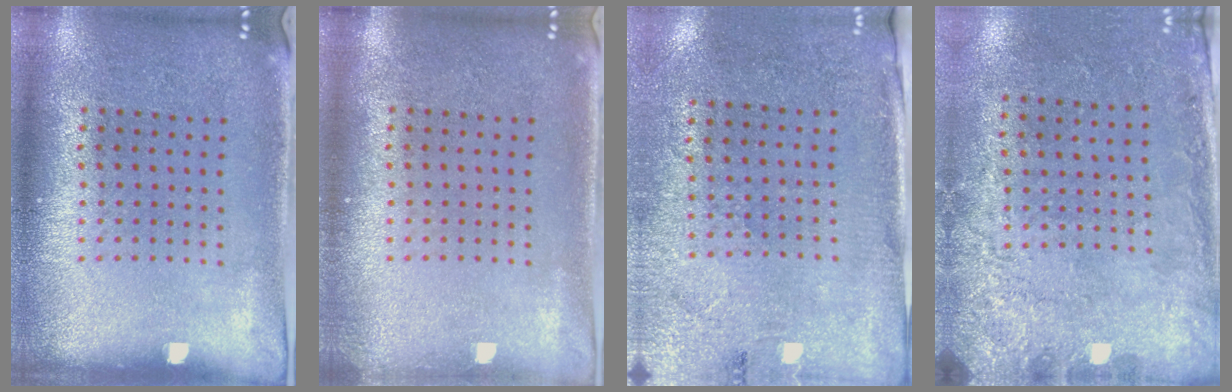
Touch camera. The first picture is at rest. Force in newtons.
{"total": 0.6, "press": 0.6, "slide": 0.1}
{"total": 2.7, "press": 2.3, "slide": 1.4}
{"total": 2.7, "press": 2.0, "slide": 1.9}